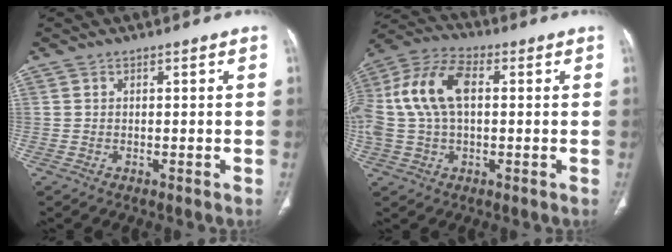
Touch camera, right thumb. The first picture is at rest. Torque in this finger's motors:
{"motor_torque": [1.96, 1.96, 1.42, 0.37, 0.34]}